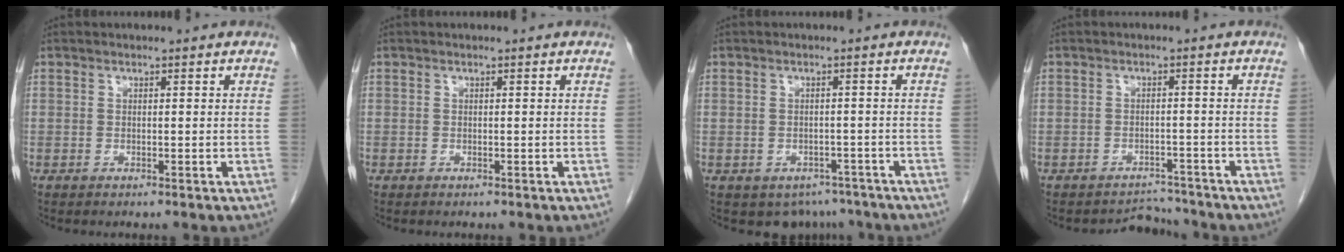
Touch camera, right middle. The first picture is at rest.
{"total": 0.0}
{"total": 5.0, "force": [-3.8, 3.2, 0.7], "torque": [0.010, 0.008, -0.047]}
{"total": 3.2, "force": [-2.9, 0.6, -1.2], "torque": [0.020, 0.011, -0.040]}